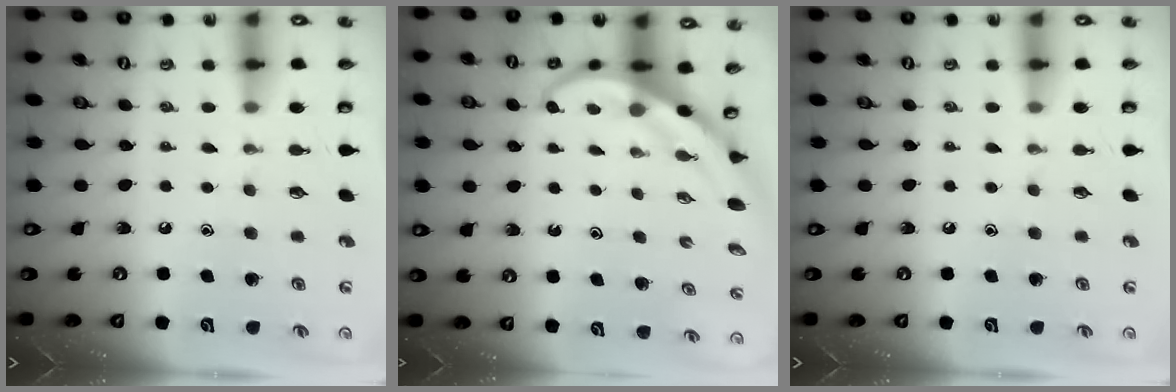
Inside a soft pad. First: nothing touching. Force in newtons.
{"total": 3.8, "press": 3.8, "slide": 0.6}
{"total": 0.0}